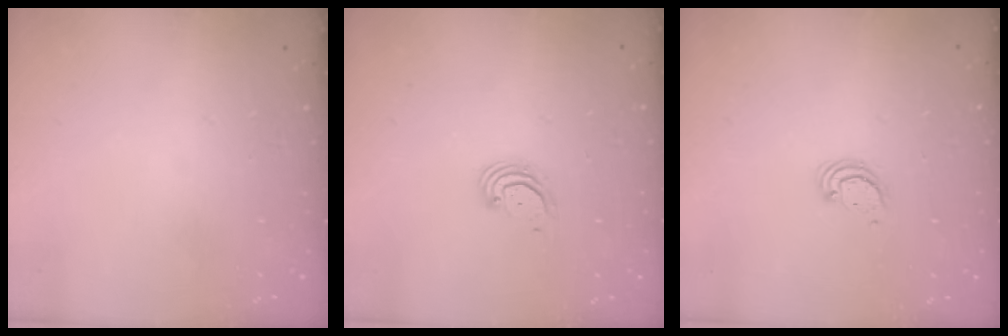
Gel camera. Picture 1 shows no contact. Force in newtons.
{"total": 3.0, "press": 3.0, "slide": 0.3}
{"total": 2.3, "press": 2.3, "slide": 0.2}